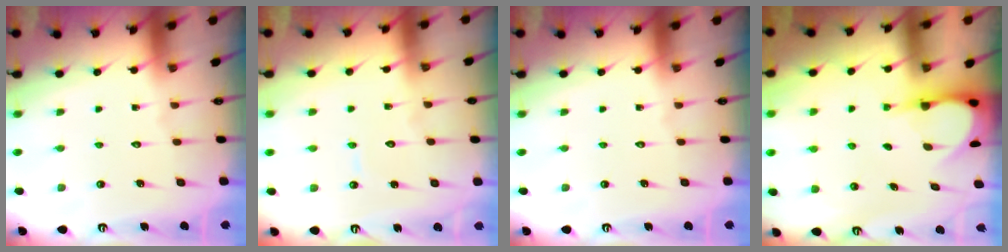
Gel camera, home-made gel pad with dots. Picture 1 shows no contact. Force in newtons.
{"total": 4.7, "press": 4.6, "slide": 0.5}
{"total": 0.0}
{"total": 3.9, "press": 3.9, "slide": 0.3}